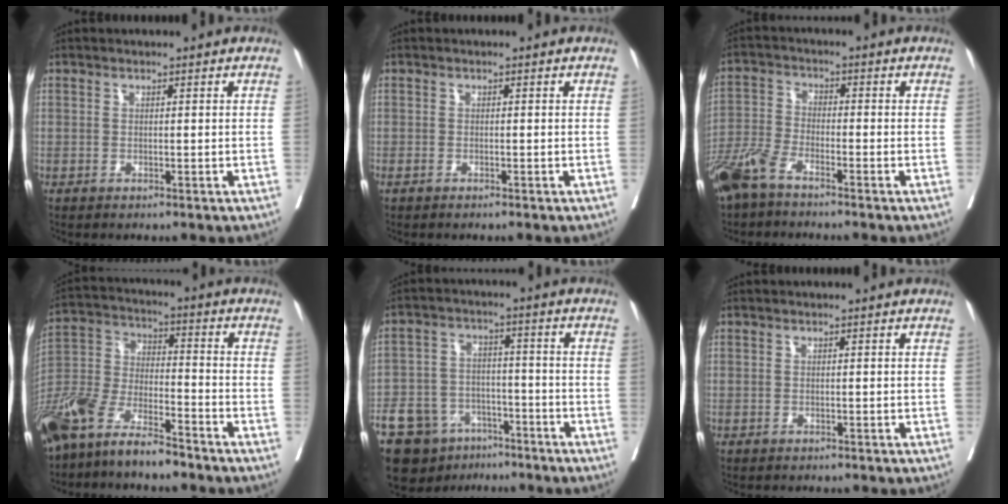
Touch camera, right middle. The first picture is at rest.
{"total": 1.2, "force": [-1.0, 0.2, 0.7], "torque": [-0.015, -0.004, -0.013]}
{"total": 6.8, "force": [-5.3, 1.6, 4.0], "torque": [-0.099, -0.014, -0.112]}
{"total": 14.8, "force": [-11.8, 3.5, 8.3], "torque": [-0.178, -0.011, -0.228]}
{"total": 16.4, "force": [-11.3, 9.8, 6.7], "torque": [-0.162, 0.009, -0.179]}
{"total": 0.8, "force": [-0.8, 0.1, 0.2], "torque": [-0.012, -0.003, -0.014]}